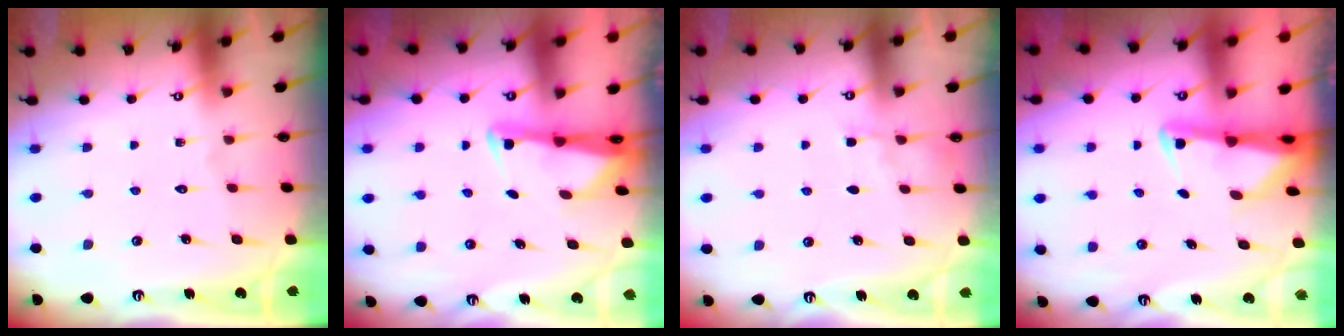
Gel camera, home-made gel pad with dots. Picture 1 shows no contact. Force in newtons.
{"total": 2.7, "press": 2.7, "slide": 0.5}
{"total": 4.0, "press": 4.0, "slide": 0.5}
{"total": 2.2, "press": 2.2, "slide": 0.5}